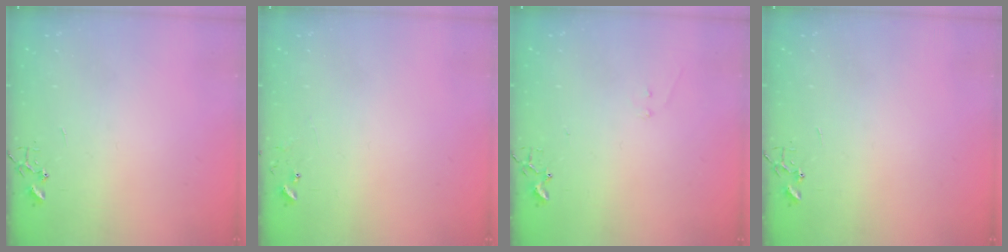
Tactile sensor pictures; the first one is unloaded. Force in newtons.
{"total": 5.8, "press": 5.8, "slide": 0.5}
{"total": 6.1, "press": 6.1, "slide": 0.5}
{"total": 0.0}